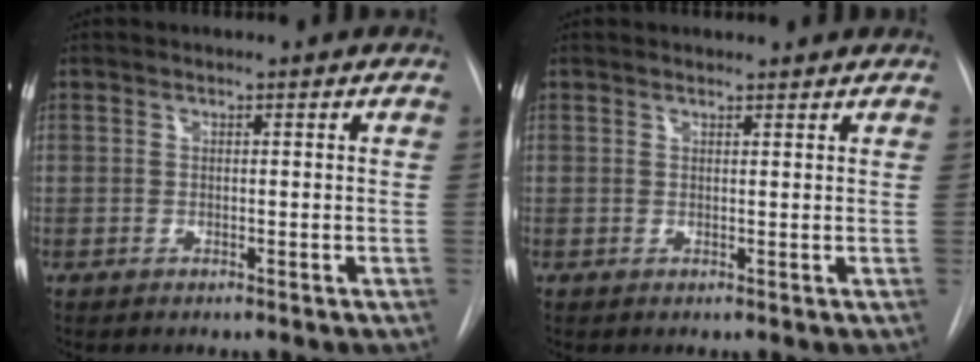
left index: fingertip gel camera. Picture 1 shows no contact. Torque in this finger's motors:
{"motor_torque": [0.11, -0.18, -0.31, 0.00]}